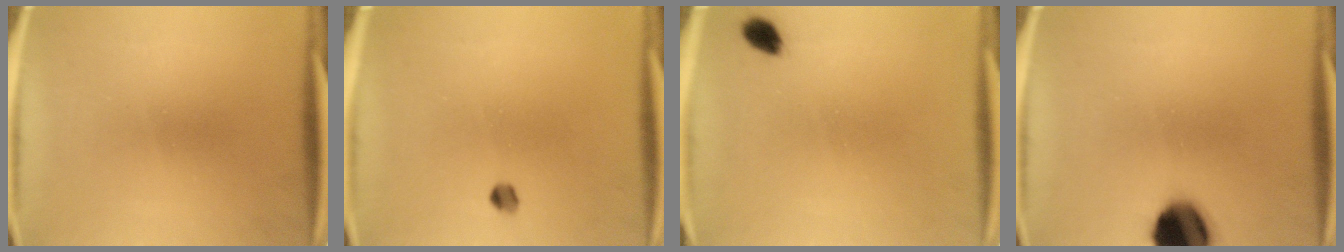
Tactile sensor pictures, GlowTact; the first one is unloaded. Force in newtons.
{"total": 1.7}
{"total": 2.6}
{"total": 14.1}